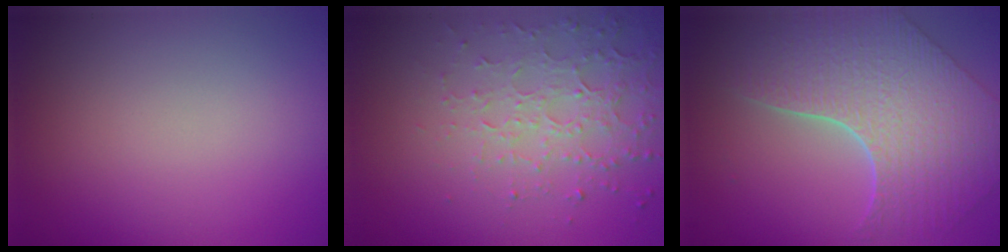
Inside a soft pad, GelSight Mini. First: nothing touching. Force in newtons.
{"total": 4.5, "press": 3.3, "slide": 3.1}
{"total": 8.3, "press": 6.1, "slide": 5.6}